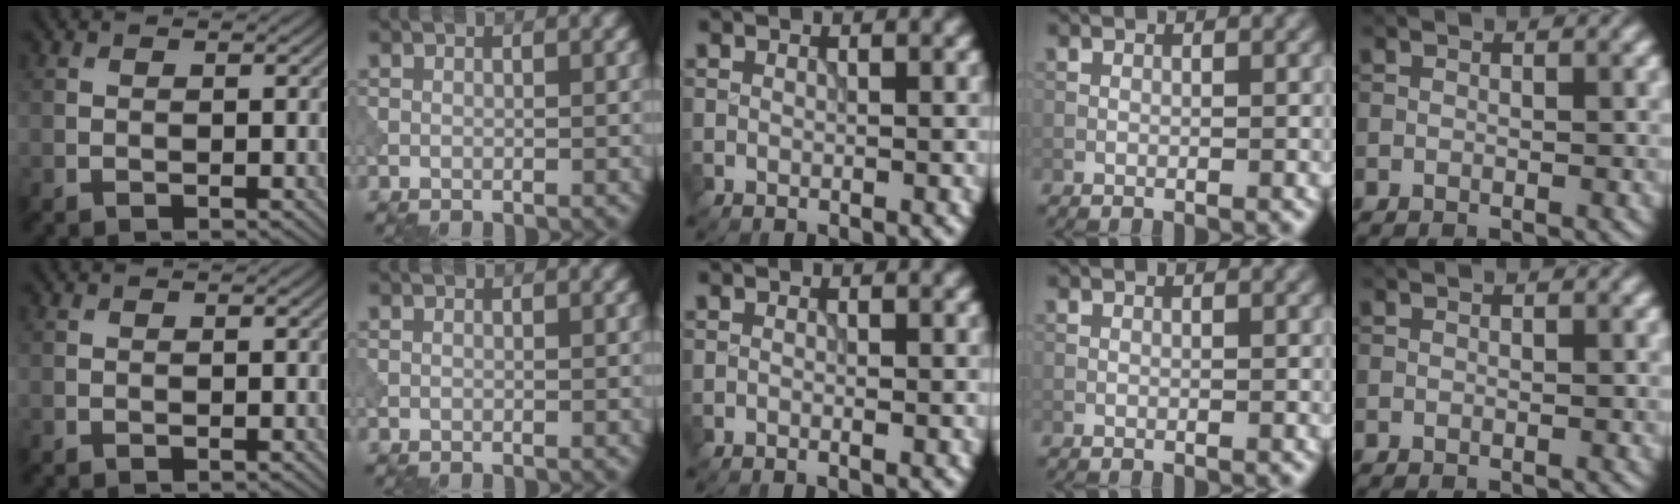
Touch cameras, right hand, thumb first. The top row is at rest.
{}